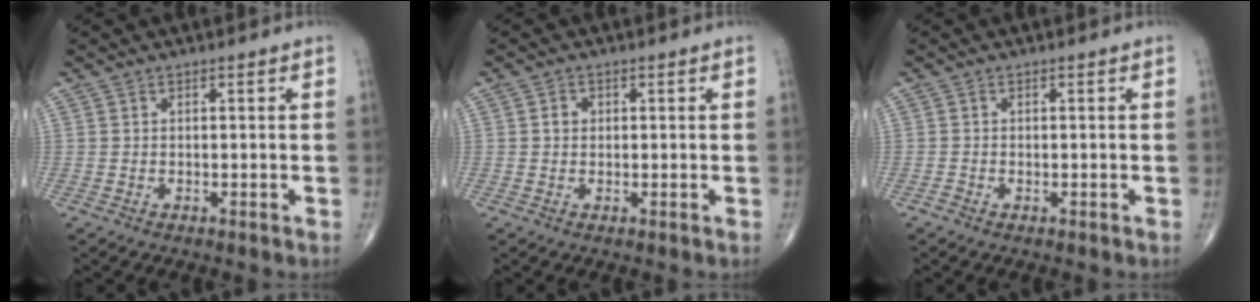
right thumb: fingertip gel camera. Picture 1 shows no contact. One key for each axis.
{"total": 1.5, "fx": 0.2, "fy": 1.3, "fz": 0.7, "tx": -0.006, "ty": 0.004, "tz": 0.003}
{"total": 0.5, "fx": -0.3, "fy": 0.3, "fz": 0.3, "tx": -0.006, "ty": 0.002, "tz": -0.006}